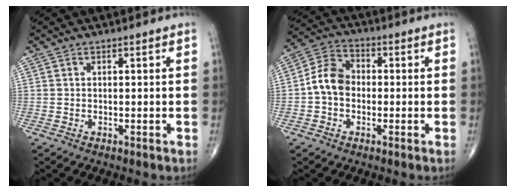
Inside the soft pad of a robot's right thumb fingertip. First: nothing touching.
{"total": 7.6, "force": [-0.9, 5.9, 4.8], "torque": [-0.077, 0.028, -0.031]}